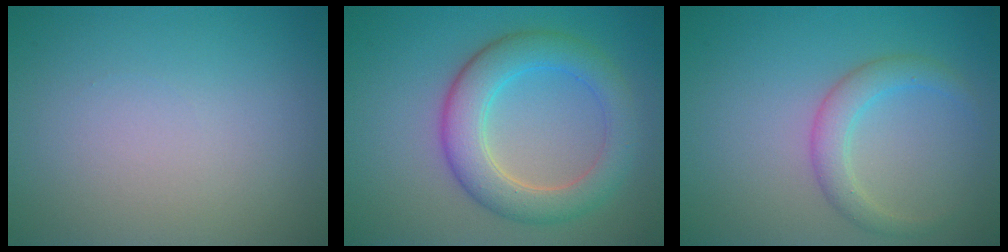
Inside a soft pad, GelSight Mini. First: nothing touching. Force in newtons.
{"total": 5.7, "press": 5.7, "slide": 0.2}
{"total": 2.0, "press": 2.0, "slide": 0.2}